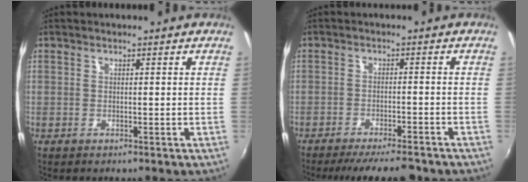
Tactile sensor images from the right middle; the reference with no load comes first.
{"total": 10.4, "force": [-8.9, 2.0, 5.0], "torque": [-0.105, -0.017, -0.131]}